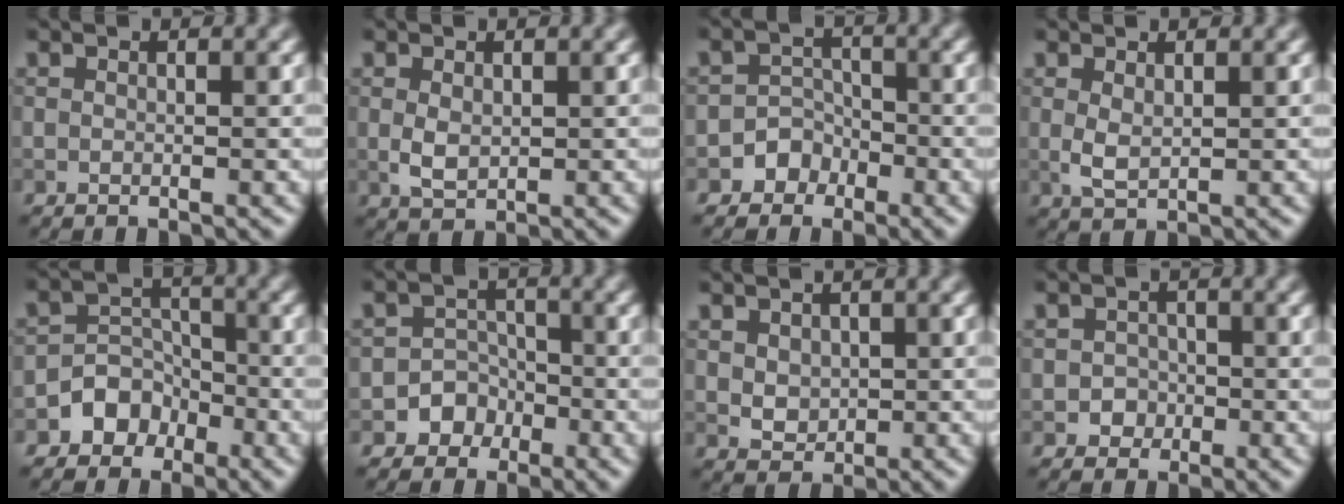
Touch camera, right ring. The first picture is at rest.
{"total": 1.9, "force": [0.2, 1.3, 1.4], "torque": [-0.031, -0.001, 0.006]}
{"total": 2.7, "force": [-1.6, 2.2, 0.2], "torque": [0.031, 0.014, -0.039]}
{"total": 1.7, "force": [0.5, 0.8, 1.4], "torque": [-0.031, -0.002, 0.013]}
{"total": 4.0, "force": [-2.3, 3.1, 0.7], "torque": [0.018, 0.015, -0.051]}
{"total": 3.4, "force": [-1.8, 2.8, 0.3], "torque": [0.033, 0.011, -0.042]}
{"total": 1.9, "force": [0.4, 1.6, 1.0], "torque": [-0.020, -0.004, 0.012]}
{"total": 1.6, "force": [-0.5, 1.5, 0.3], "torque": [0.009, 0.002, -0.009]}